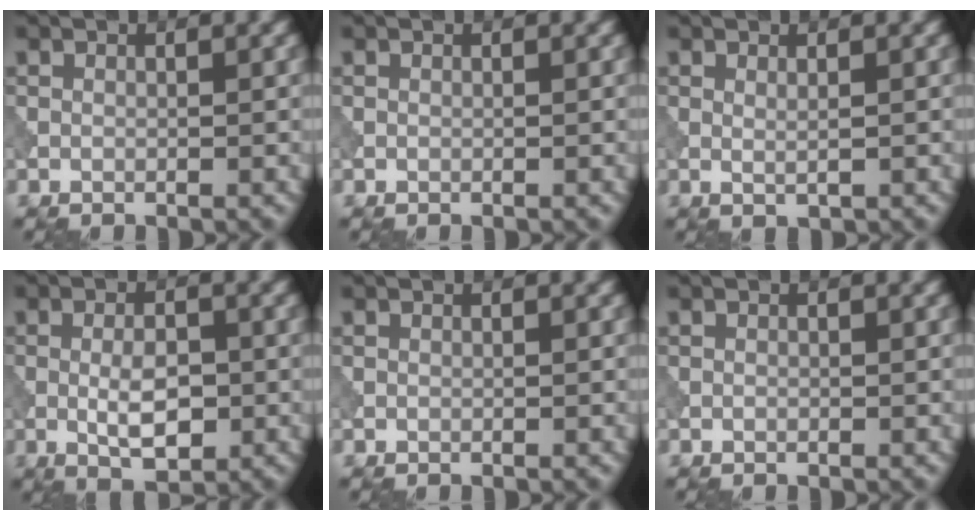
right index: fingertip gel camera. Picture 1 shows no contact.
{"total": 0.0}
{"total": 0.8, "force": [0.3, 0.1, 0.7], "torque": [-0.013, -0.001, 0.006]}
{"total": 4.0, "force": [-0.7, 1.8, 3.5], "torque": [-0.062, 0.000, -0.012]}
{"total": 0.0}
{"total": 0.0}